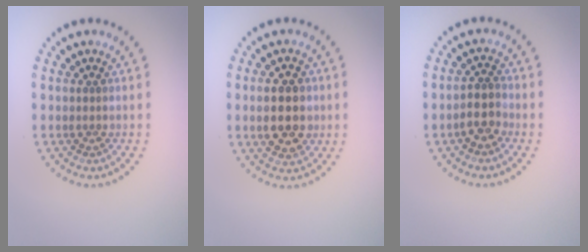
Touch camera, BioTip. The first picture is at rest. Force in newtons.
{"total": 5.3, "press": 5.3, "slide": 0.1}
{"total": 2.3, "press": 2.1, "slide": 1.1}